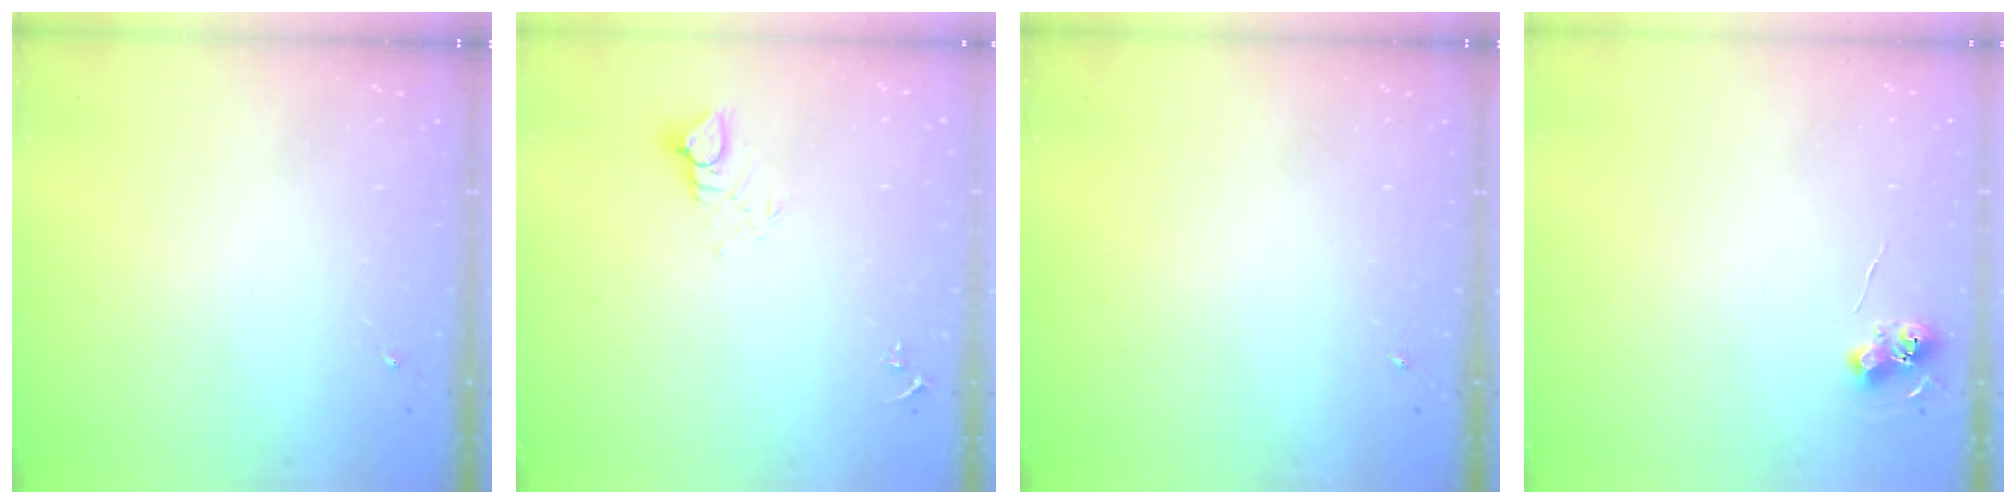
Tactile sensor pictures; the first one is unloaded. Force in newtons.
{"total": 4.3, "press": 4.3, "slide": 0.3}
{"total": 0.0}
{"total": 6.2, "press": 6.2, "slide": 0.5}